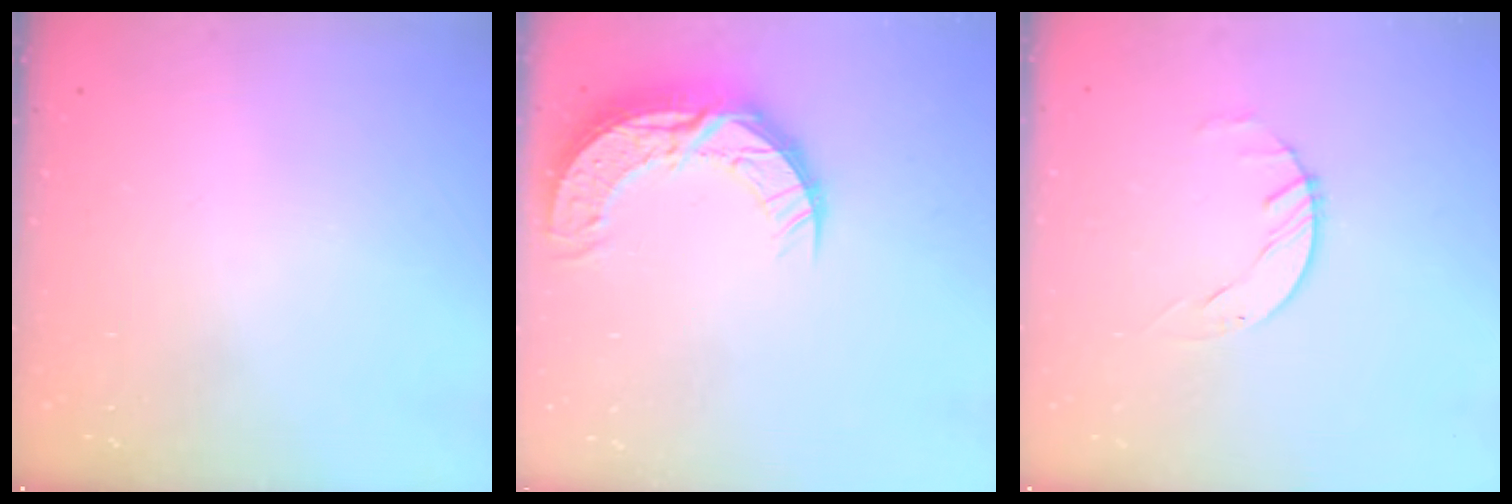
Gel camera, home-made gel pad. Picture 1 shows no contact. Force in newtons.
{"total": 11.9, "press": 11.9, "slide": 0.9}
{"total": 1.4, "press": 1.4, "slide": 0.2}